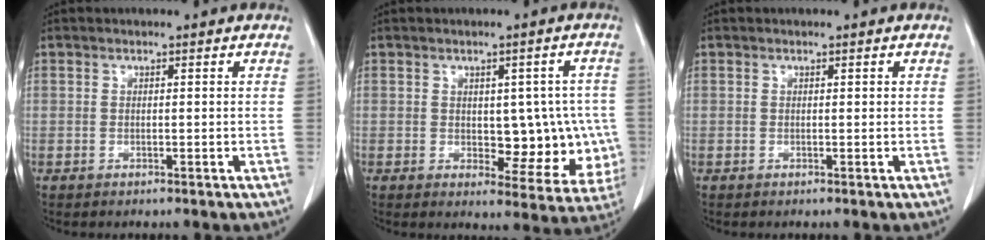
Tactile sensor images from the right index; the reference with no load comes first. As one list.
[{"total": 9.8, "force": [-0.4, 5.1, 8.3], "torque": [-0.078, 0.009, 0.009]}, {"total": 0.0}]